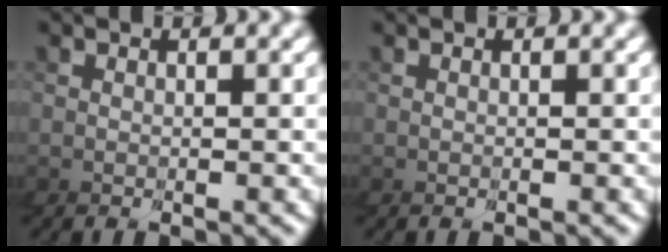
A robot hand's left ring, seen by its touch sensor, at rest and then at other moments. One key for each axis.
{"total": 0.0}